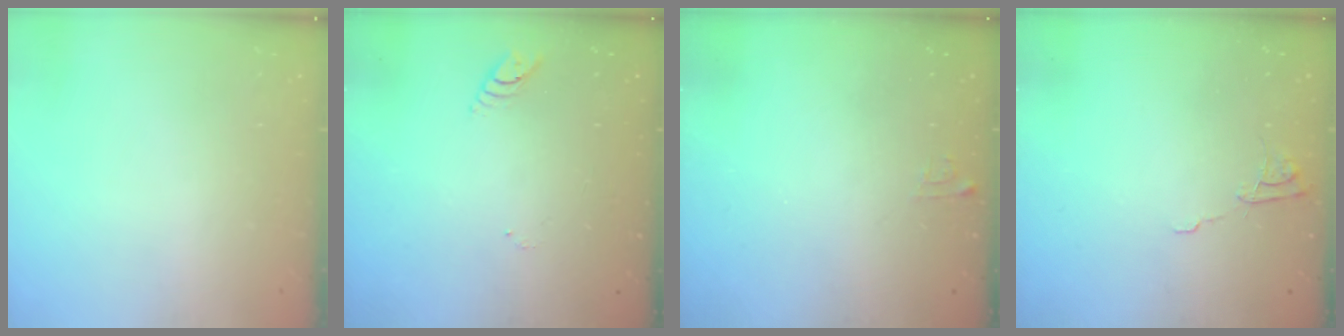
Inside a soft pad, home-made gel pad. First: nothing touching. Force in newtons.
{"total": 2.6, "press": 2.6, "slide": 0.3}
{"total": 4.2, "press": 4.2, "slide": 0.4}
{"total": 5.4, "press": 5.4, "slide": 0.5}